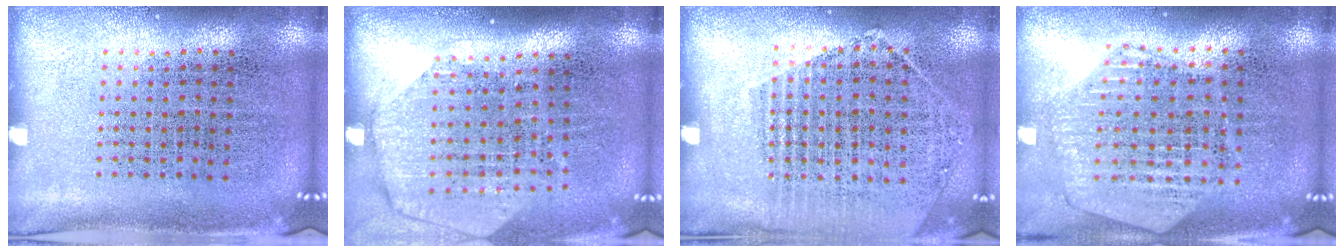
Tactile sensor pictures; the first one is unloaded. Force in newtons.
{"total": 1.8, "press": 1.6, "slide": 1.0}
{"total": 1.4, "press": 1.4, "slide": 0.4}
{"total": 1.2, "press": 1.2, "slide": 0.2}